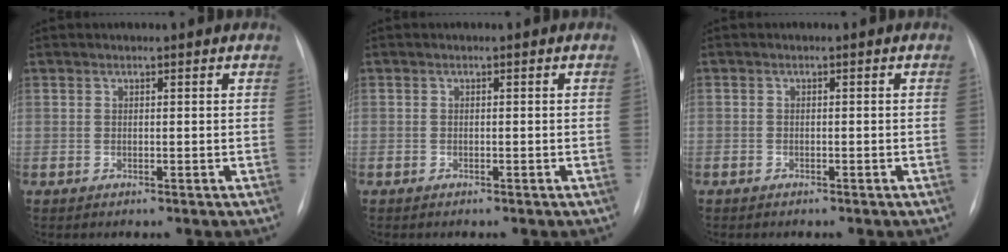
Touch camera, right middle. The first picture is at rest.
{"total": 0.0}
{"total": 0.6, "force": [-0.5, 0.2, 0.2], "torque": [-0.004, 0.002, -0.009]}